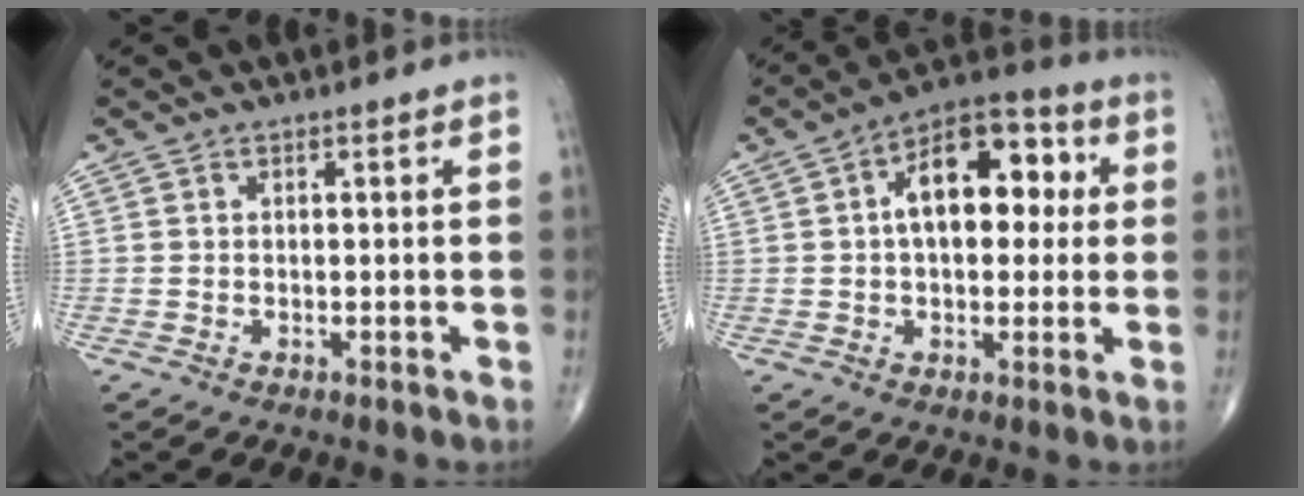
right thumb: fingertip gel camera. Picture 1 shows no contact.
{"total": 14.5, "force": [2.5, 8.2, 11.6], "torque": [-0.145, 0.028, 0.029]}